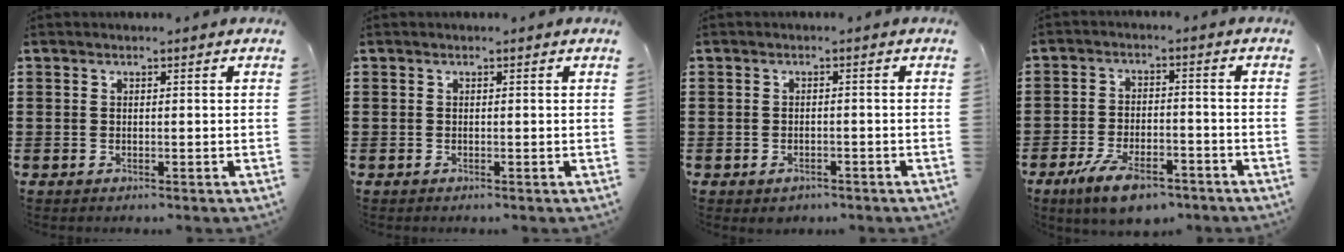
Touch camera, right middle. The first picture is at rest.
{"total": 0.0}
{"total": 1.0, "force": [-0.7, 0.6, 0.2], "torque": [-0.008, -0.002, -0.016]}
{"total": 7.0, "force": [-5.0, 2.4, 4.3], "torque": [-0.092, 0.002, -0.094]}